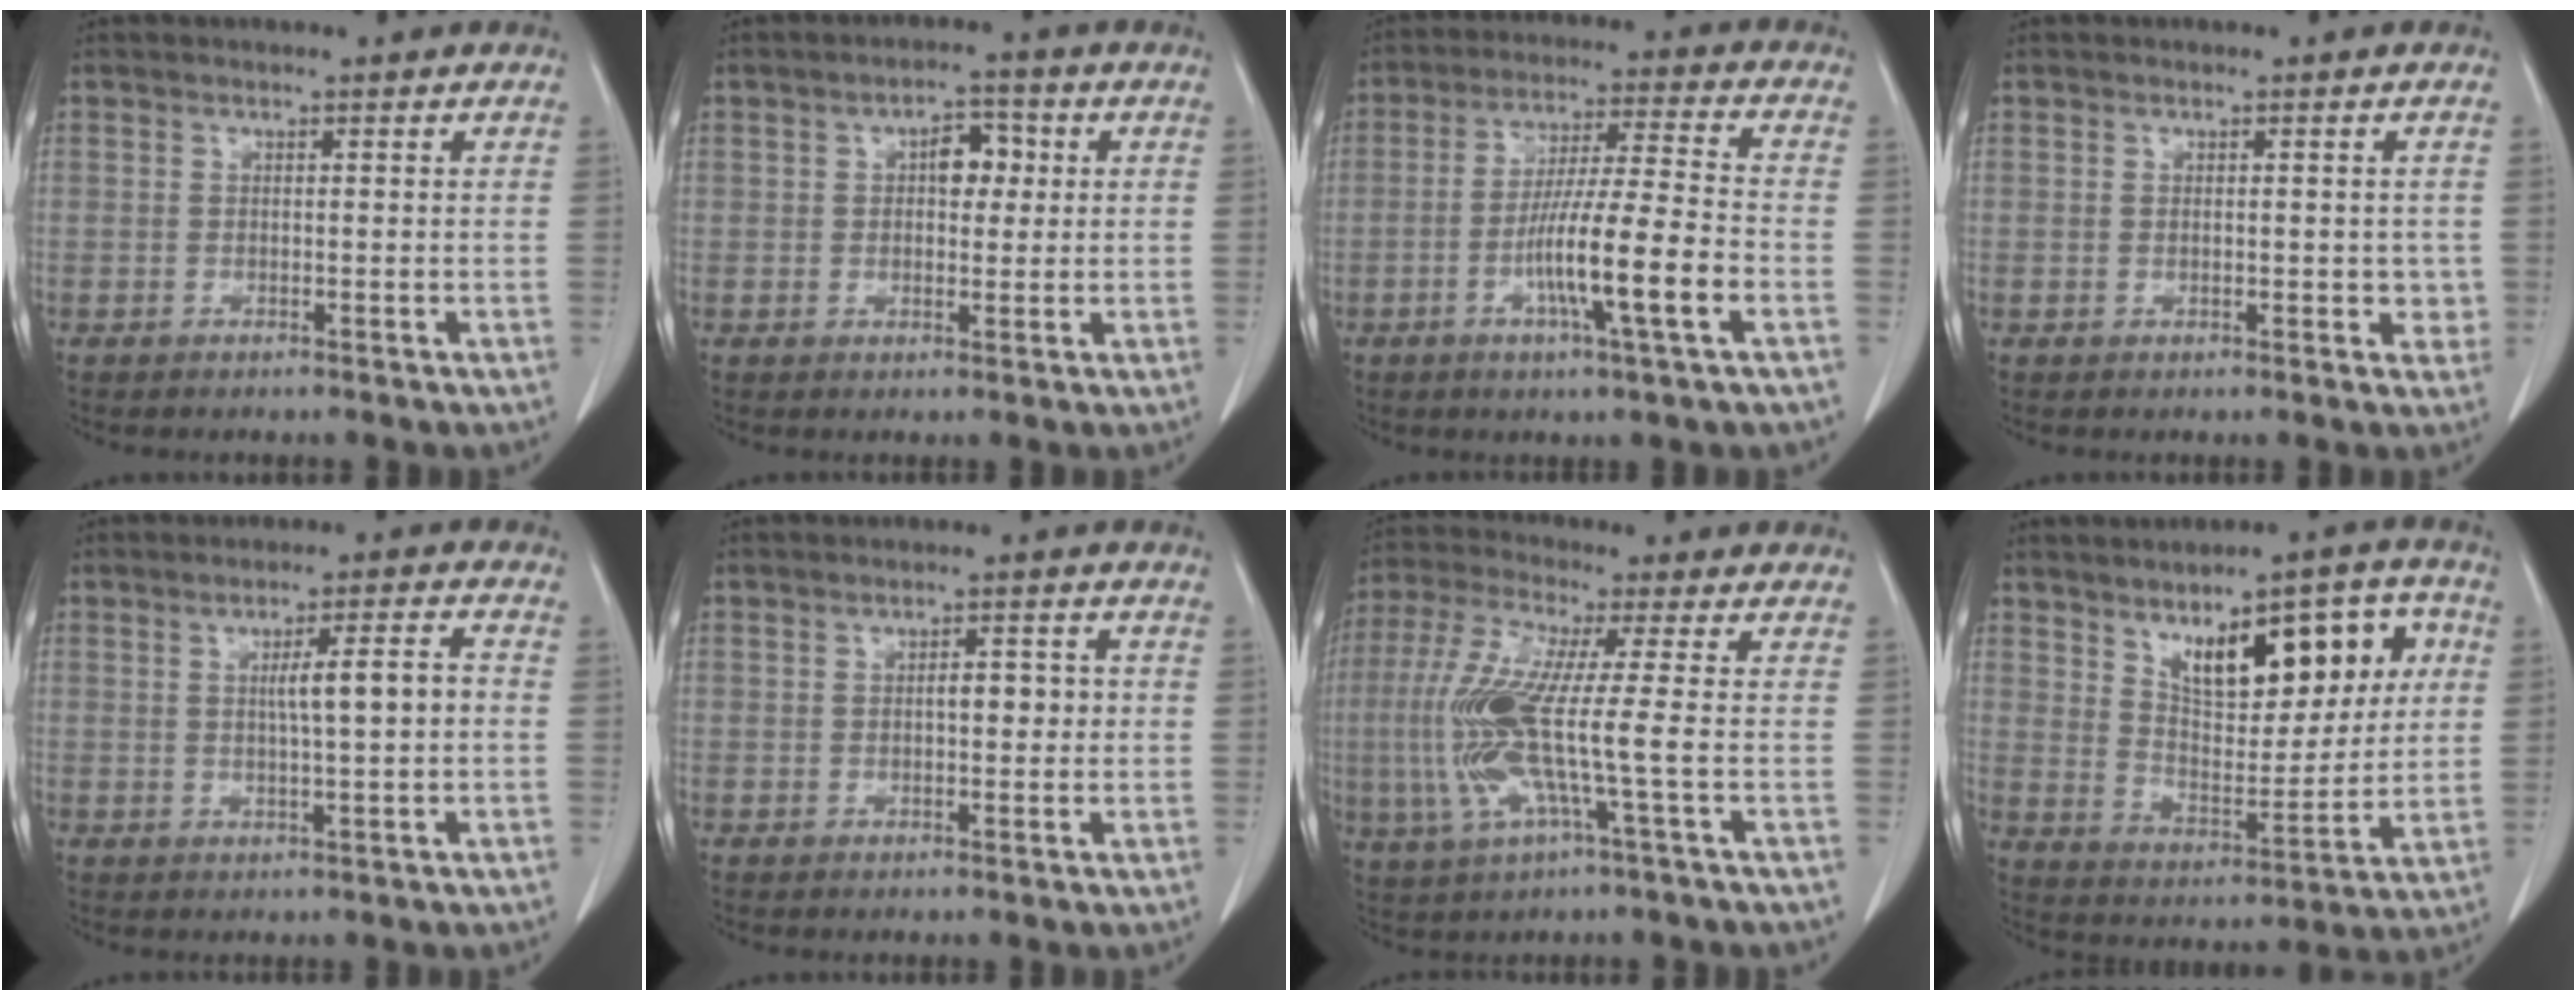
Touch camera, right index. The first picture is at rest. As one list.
[{"total": 4.5, "force": [1.0, 2.5, 3.6], "torque": [-0.051, 0.016, 0.013]}, {"total": 12.5, "force": [-4.2, -0.2, 11.8], "torque": [-0.207, -0.005, -0.078]}, {"total": 2.9, "force": [-0.2, 1.6, 2.4], "torque": [-0.018, 0.003, -0.001]}, {"total": 5.9, "force": [0.2, 0.4, 5.9], "torque": [-0.092, 0.009, 0.004]}, {"total": 3.2, "force": [0.2, 1.3, 2.9], "torque": [-0.043, 0.009, 0.001]}, {"total": 12.3, "force": [-1.6, 0.4, 12.2], "torque": [-0.266, -0.002, -0.039]}, {"total": 16.1, "force": [6.4, 6.7, 13.2], "torque": [-0.183, 0.029, 0.109]}]